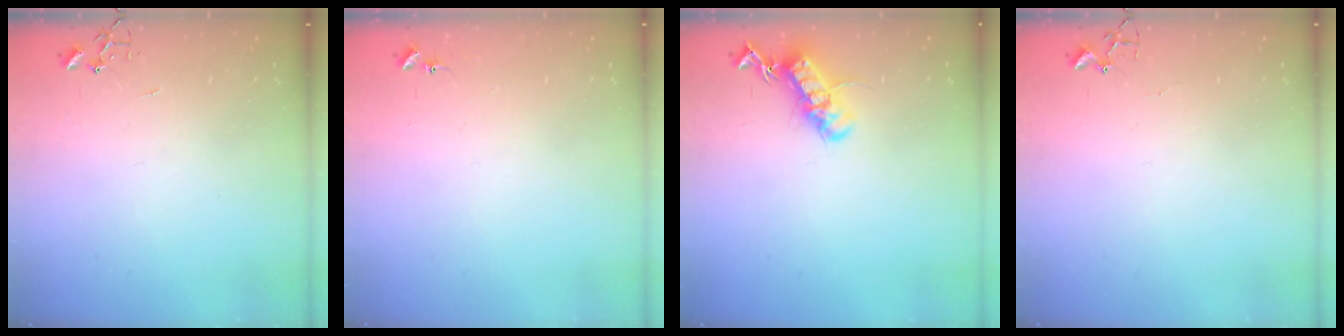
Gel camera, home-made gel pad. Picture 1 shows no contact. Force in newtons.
{"total": 6.8, "press": 6.7, "slide": 0.5}
{"total": 15.5, "press": 15.4, "slide": 1.8}
{"total": 1.7, "press": 1.6, "slide": 0.2}